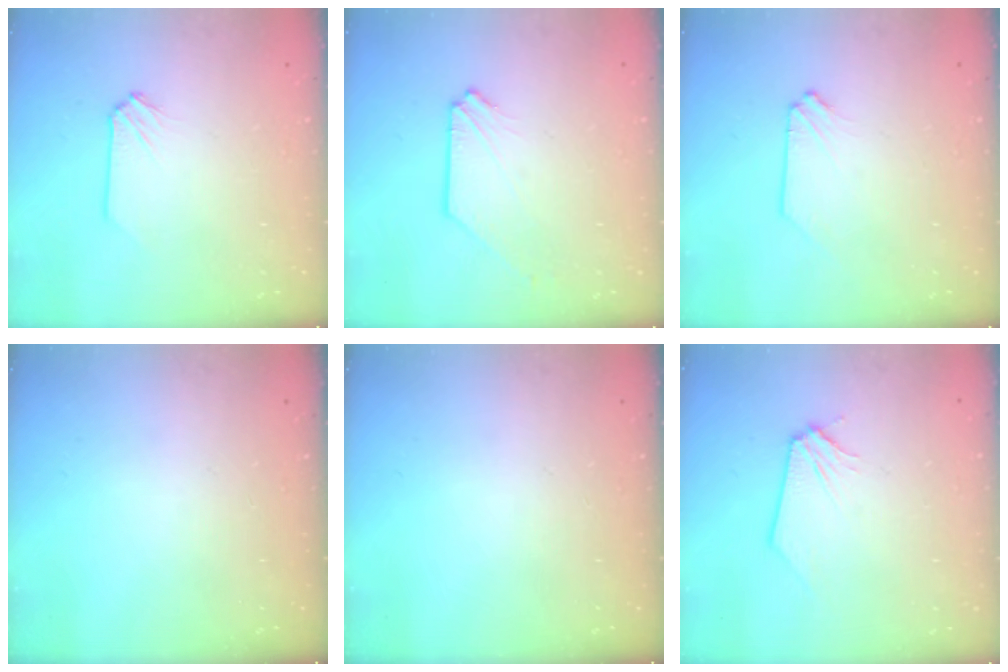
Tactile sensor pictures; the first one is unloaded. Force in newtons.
{"total": 1.2, "press": 1.2, "slide": 0.2}
{"total": 0.0}
{"total": 0.0}
{"total": 0.0}
{"total": 0.0}